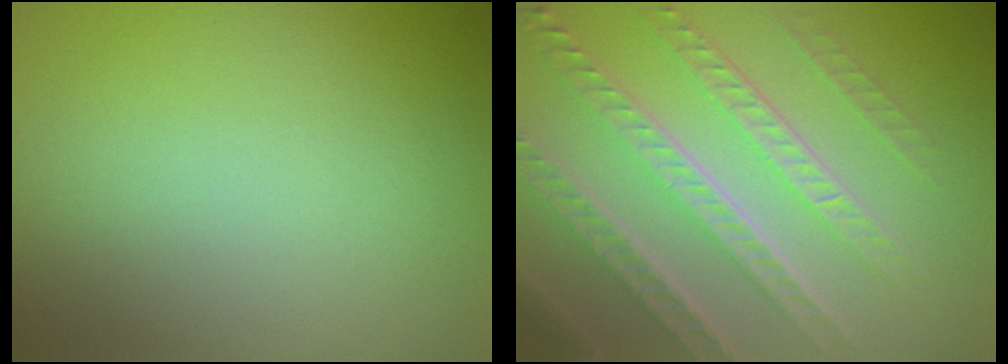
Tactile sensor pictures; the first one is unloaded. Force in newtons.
{"total": 7.4, "press": 5.2, "slide": 5.2}